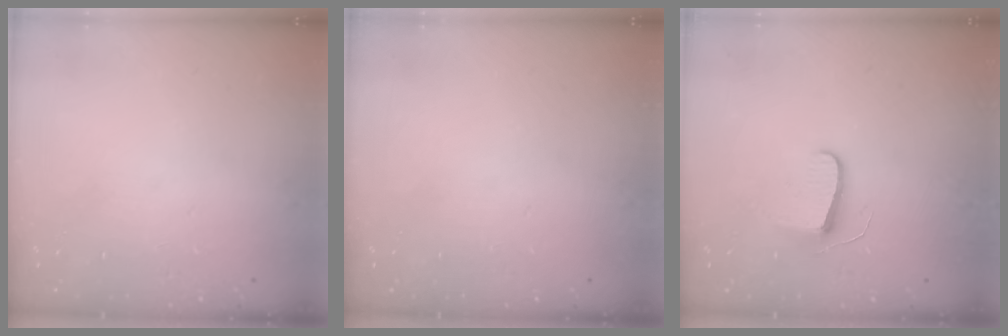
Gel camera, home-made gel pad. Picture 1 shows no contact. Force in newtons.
{"total": 0.0}
{"total": 7.1, "press": 7.1, "slide": 0.7}